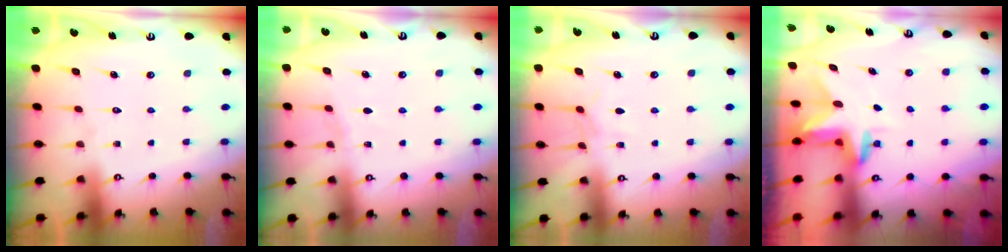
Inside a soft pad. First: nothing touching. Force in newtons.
{"total": 1.9, "press": 1.9, "slide": 0.3}
{"total": 3.4, "press": 3.4, "slide": 0.3}
{"total": 2.7, "press": 2.7, "slide": 0.1}